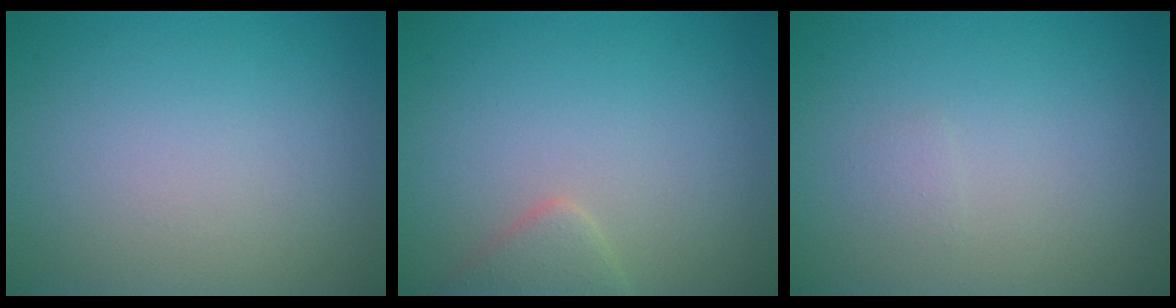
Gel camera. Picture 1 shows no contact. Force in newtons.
{"total": 1.9, "press": 1.9, "slide": 0.1}
{"total": 0.6, "press": 0.6, "slide": 0.1}